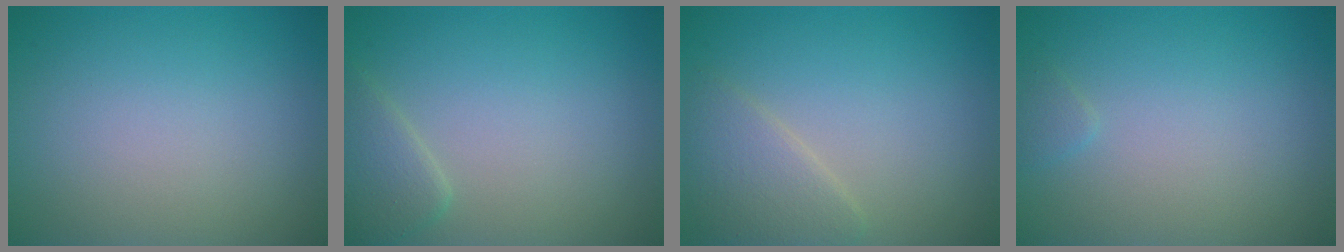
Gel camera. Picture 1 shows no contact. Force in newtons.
{"total": 2.2, "press": 2.1, "slide": 0.2}
{"total": 2.8, "press": 2.8, "slide": 0.3}
{"total": 0.6, "press": 0.6, "slide": 0.1}